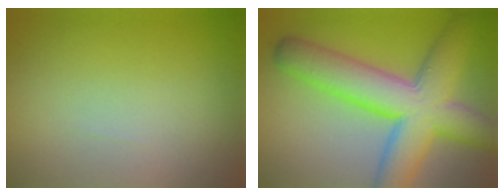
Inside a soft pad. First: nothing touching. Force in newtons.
{"total": 9.9, "press": 9.9, "slide": 0.4}